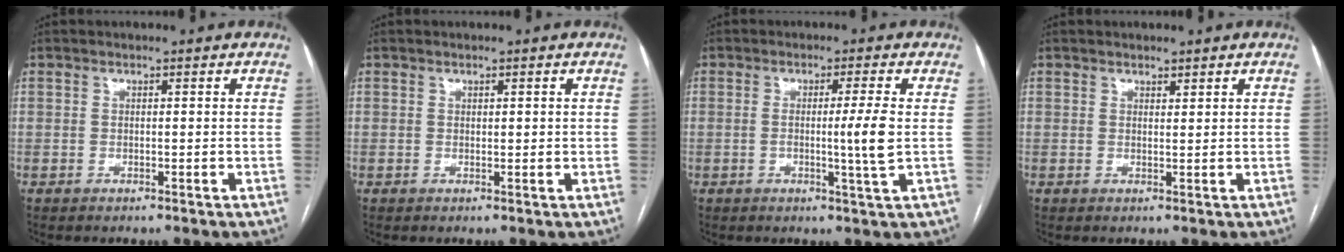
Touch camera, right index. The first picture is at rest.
{"total": 0.7, "force": [0.3, 0.3, 0.6], "torque": [-0.008, -0.001, 0.005]}
{"total": 3.2, "force": [-0.1, -1.0, 3.1], "torque": [-0.050, -0.007, -0.002]}
{"total": 1.0, "force": [0.9, 0.3, 0.4], "torque": [-0.009, 0.000, 0.016]}